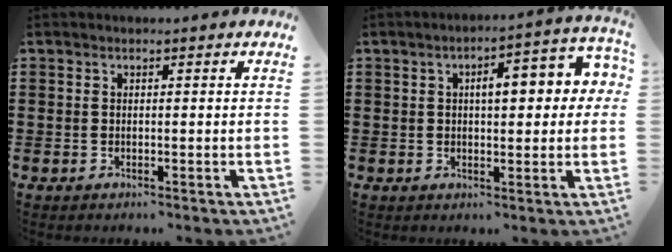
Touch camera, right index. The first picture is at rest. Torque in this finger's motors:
{"motor_torque": [1.09, -0.46, 0.42, 0.12]}